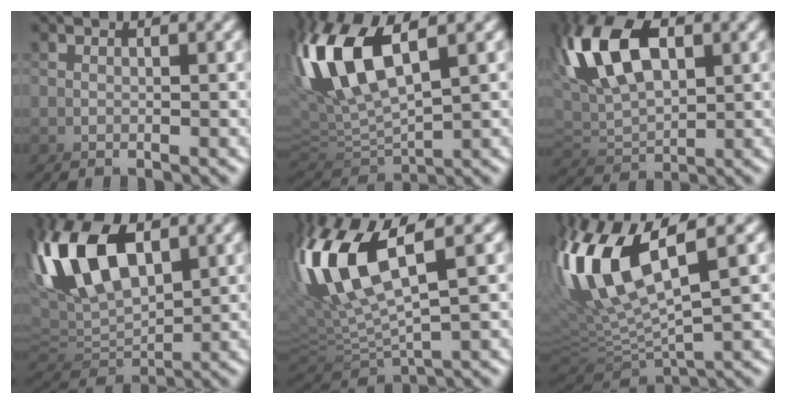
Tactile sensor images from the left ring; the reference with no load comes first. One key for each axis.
{"total": 6.3, "fx": 2.5, "fy": 3.0, "fz": 4.9, "tx": -0.165, "ty": 0.013, "tz": 0.029}
{"total": 4.9, "fx": 1.8, "fy": 3.4, "fz": 2.9, "tx": -0.099, "ty": 0.004, "tz": 0.021}
{"total": 8.4, "fx": 2.7, "fy": 5.5, "fz": 5.8, "tx": -0.151, "ty": 0.009, "tz": 0.034}
{"total": 6.1, "fx": 2.0, "fy": 2.6, "fz": 5.1, "tx": -0.169, "ty": 0.013, "tz": 0.026}
{"total": 6.3, "fx": 2.4, "fy": 2.1, "fz": 5.5, "tx": -0.166, "ty": 0.022, "tz": 0.025}